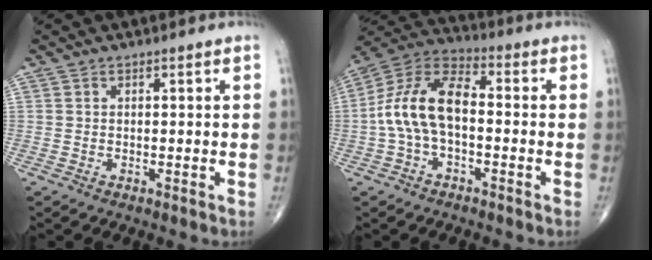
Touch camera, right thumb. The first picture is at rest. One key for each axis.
{"total": 12.6, "fx": -1.2, "fy": 6.8, "fz": 10.5, "tx": -0.209, "ty": 0.040, "tz": -0.033}